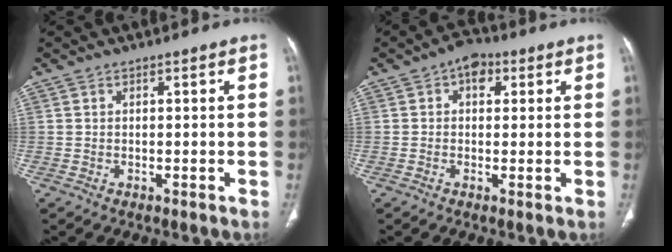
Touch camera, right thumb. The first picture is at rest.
{"total": 4.9, "force": [1.6, 3.4, 3.1], "torque": [-0.021, 0.003, 0.015]}